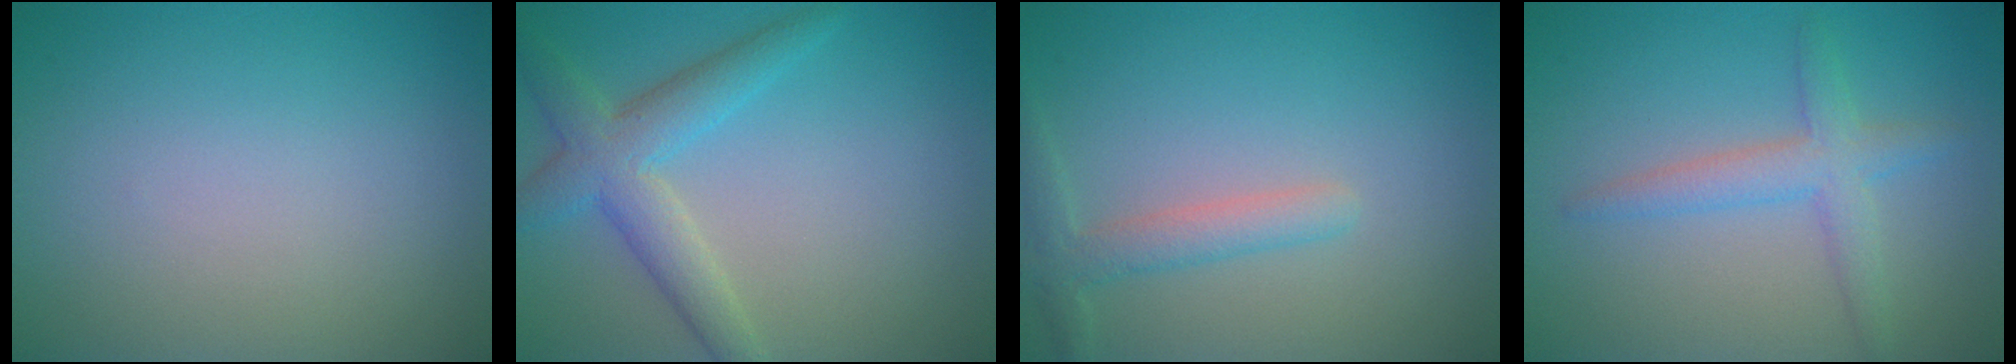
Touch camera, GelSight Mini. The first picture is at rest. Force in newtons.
{"total": 4.5, "press": 4.4, "slide": 0.4}
{"total": 2.4, "press": 2.4, "slide": 0.1}
{"total": 3.0, "press": 3.0, "slide": 0.1}